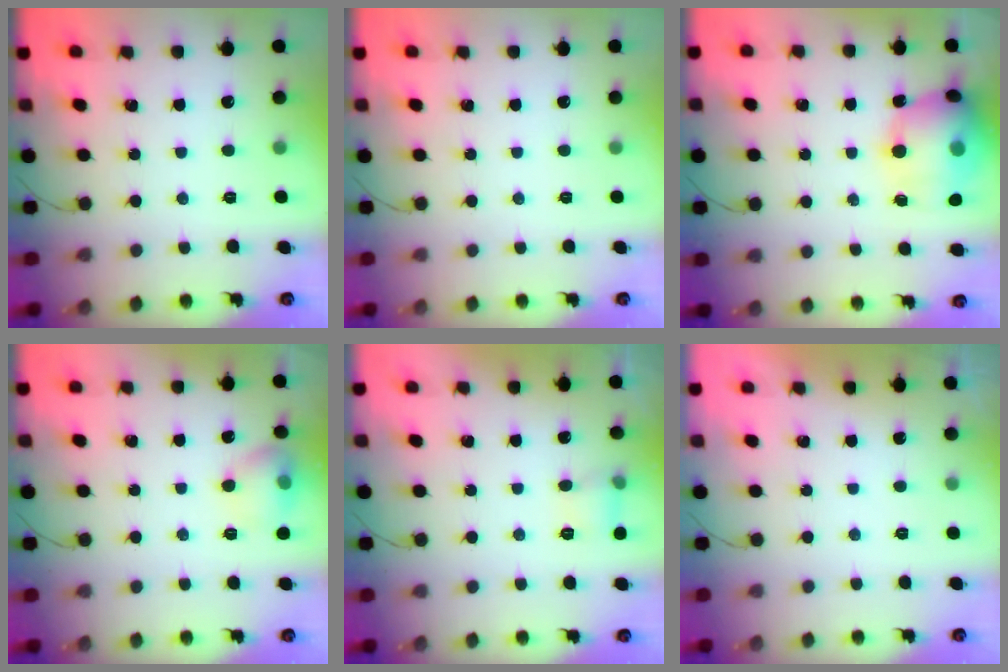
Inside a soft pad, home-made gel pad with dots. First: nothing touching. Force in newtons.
{"total": 0.0}
{"total": 16.6, "press": 16.3, "slide": 3.3}
{"total": 8.9, "press": 8.8, "slide": 1.2}
{"total": 5.2, "press": 5.0, "slide": 1.7}
{"total": 0.0}